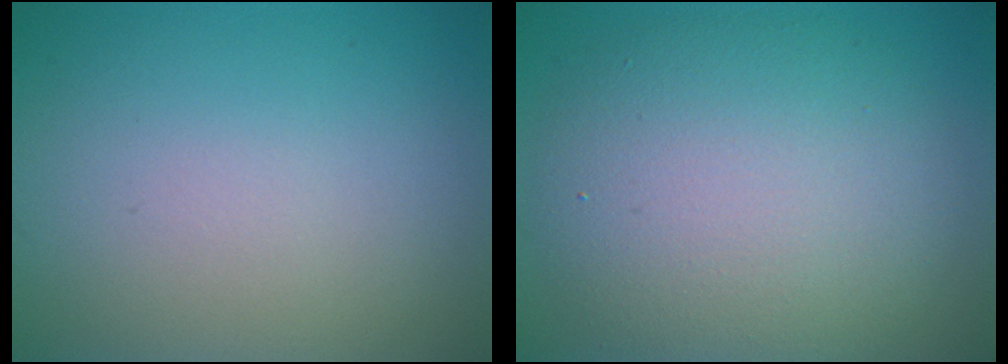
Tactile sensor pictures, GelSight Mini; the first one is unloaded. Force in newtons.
{"total": 9.0, "press": 8.9, "slide": 0.9}